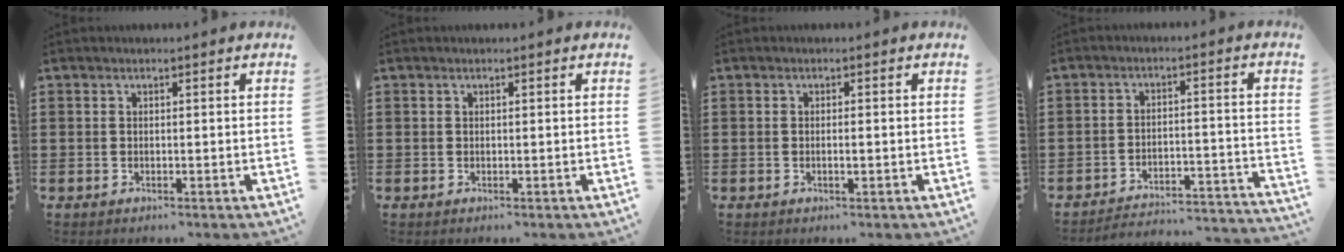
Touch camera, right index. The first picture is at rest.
{"total": 0.0}
{"total": 1.1, "force": [-0.3, 0.2, 1.0], "torque": [-0.018, -0.003, -0.005]}
{"total": 3.3, "force": [-3.1, 0.5, 1.1], "torque": [-0.026, -0.007, -0.068]}